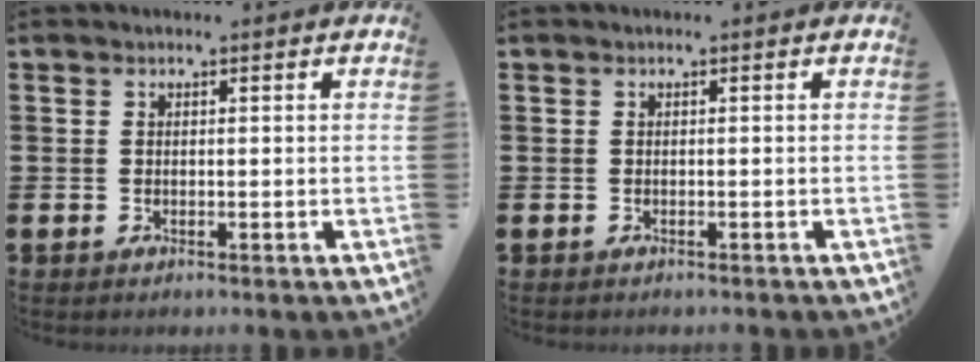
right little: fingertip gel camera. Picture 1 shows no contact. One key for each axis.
{"total": 0.0}